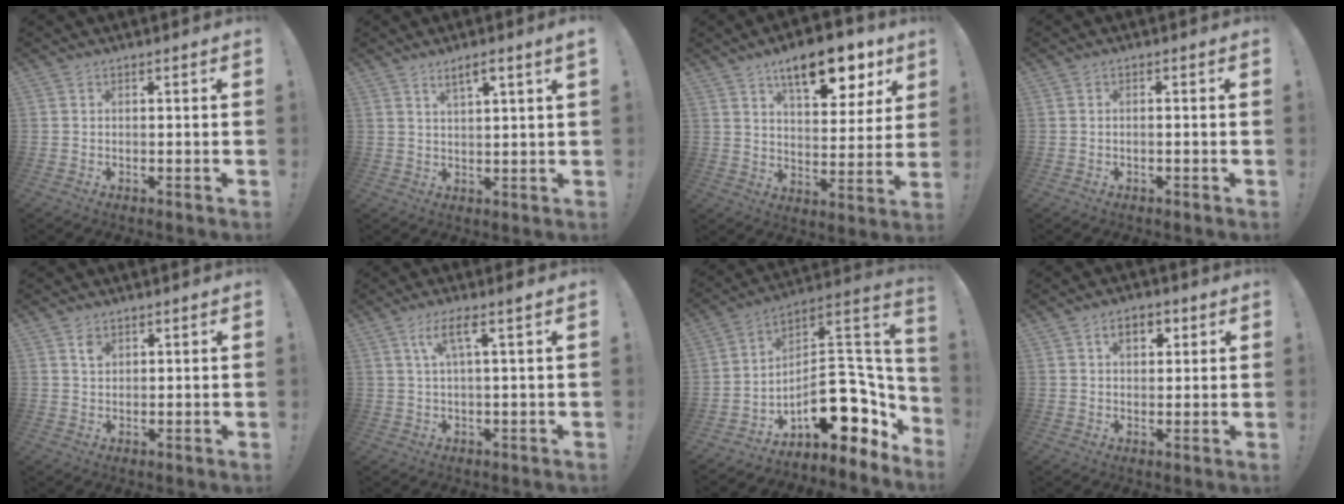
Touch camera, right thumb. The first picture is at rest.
{"total": 4.0, "force": [2.5, 0.0, 3.1], "torque": [-0.055, -0.009, 0.040]}
{"total": 15.5, "force": [10.2, 5.9, 10.1], "torque": [-0.139, -0.056, 0.167]}
{"total": 1.2, "force": [-0.9, -0.1, 0.7], "torque": [-0.016, 0.003, -0.016]}
{"total": 2.8, "force": [1.6, 1.9, 1.3], "torque": [-0.013, -0.006, 0.026]}
{"total": 6.3, "force": [2.0, 0.4, 6.0], "torque": [-0.116, 0.005, 0.031]}
{"total": 19.3, "force": [-5.1, 10.6, 15.3], "torque": [-0.205, 0.011, -0.072]}
{"total": 5.8, "force": [2.2, 3.7, 3.8], "torque": [-0.053, 0.002, 0.035]}